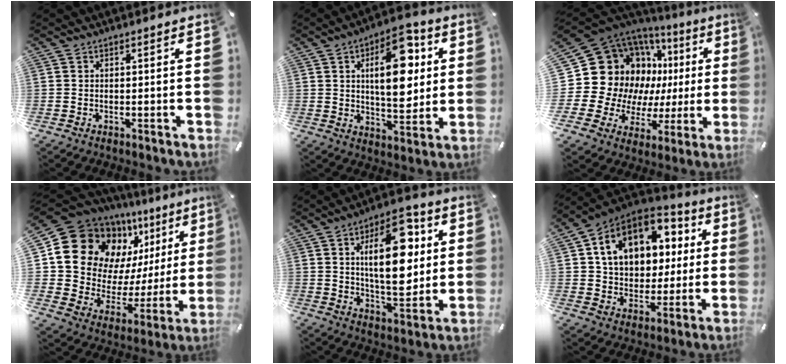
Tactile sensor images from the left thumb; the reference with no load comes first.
{"total": 17.0, "force": [4.7, 8.6, 13.9], "torque": [-0.203, -0.012, 0.073]}
{"total": 21.0, "force": [6.1, 17.1, 10.6], "torque": [-0.180, -0.057, 0.149]}
{"total": 17.1, "force": [9.7, 12.8, 5.9], "torque": [-0.091, -0.088, 0.193]}
{"total": 19.0, "force": [5.0, 9.4, 15.8], "torque": [-0.249, -0.015, 0.073]}
{"total": 16.1, "force": [5.7, 12.3, 8.7], "torque": [-0.150, -0.013, 0.112]}